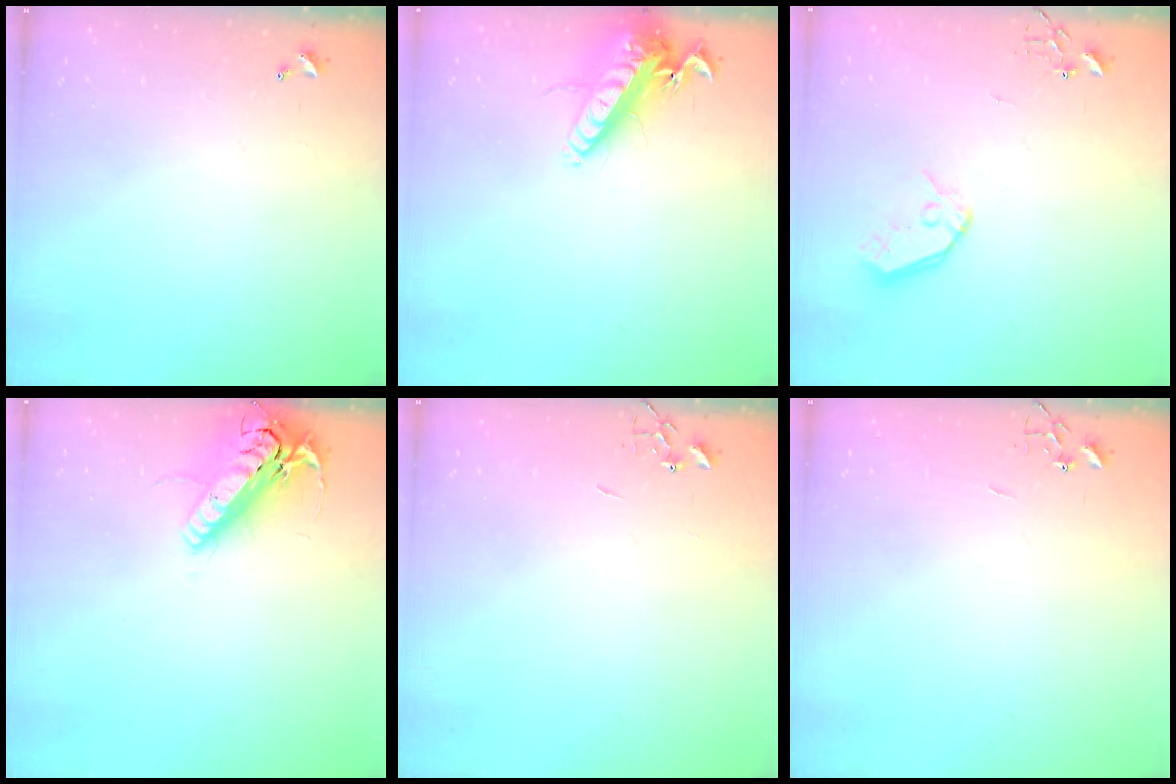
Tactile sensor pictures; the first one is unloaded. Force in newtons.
{"total": 15.8, "press": 15.5, "slide": 3.1}
{"total": 9.2, "press": 9.1, "slide": 0.9}
{"total": 17.8, "press": 17.5, "slide": 3.4}
{"total": 0.0}
{"total": 0.0}